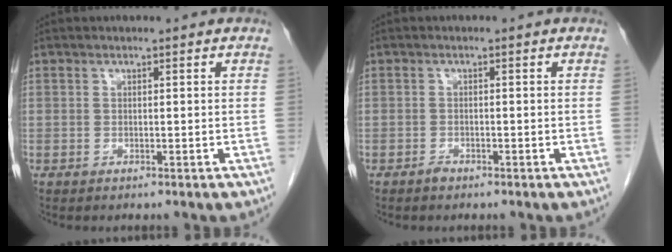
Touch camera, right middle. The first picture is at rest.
{"total": 0.8, "force": [-0.7, 0.3, 0.2], "torque": [-0.004, 0.001, -0.012]}